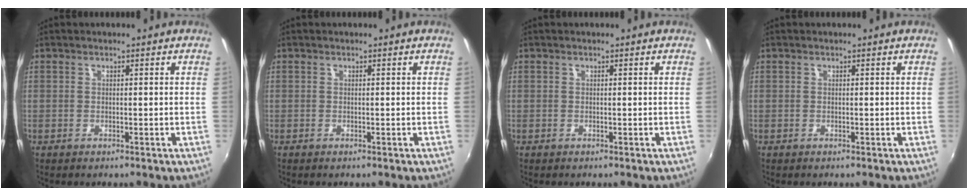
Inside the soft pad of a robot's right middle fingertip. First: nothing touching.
{"total": 0.0}
{"total": 0.0}
{"total": 0.0}